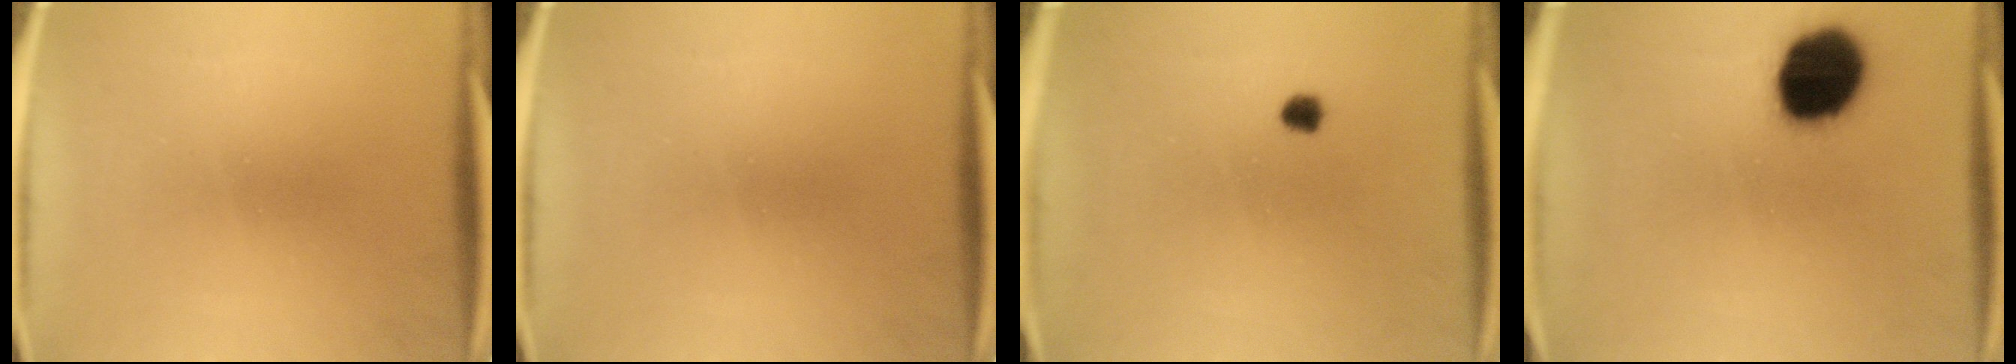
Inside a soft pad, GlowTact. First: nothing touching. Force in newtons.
{"total": 0.0}
{"total": 1.9}
{"total": 17.9}